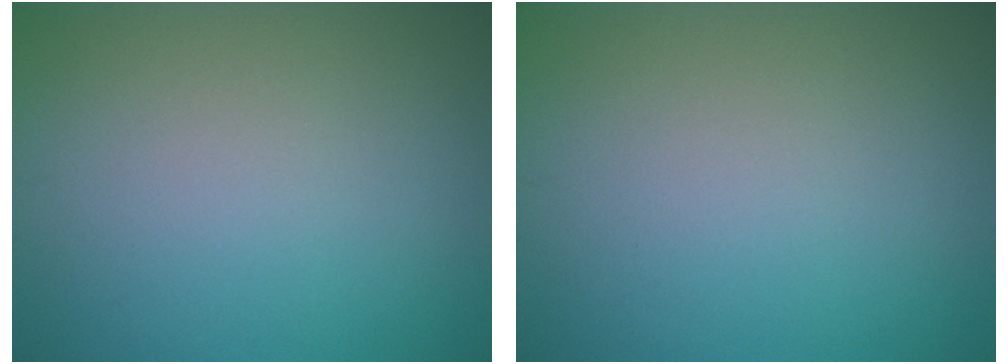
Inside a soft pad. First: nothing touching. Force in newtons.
{"total": 0.0}